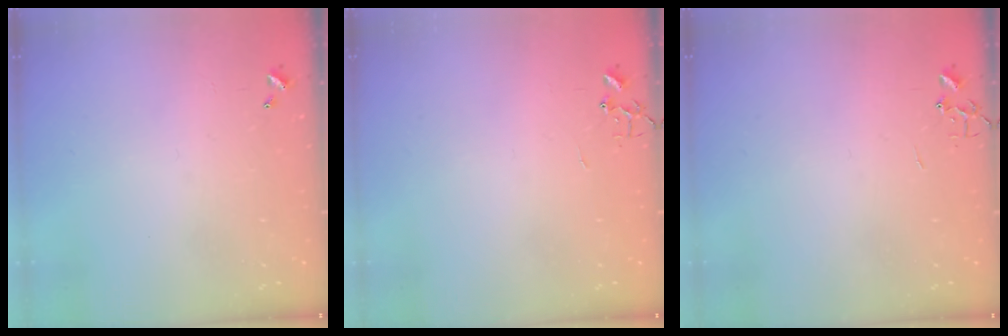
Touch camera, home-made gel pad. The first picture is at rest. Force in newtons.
{"total": 0.0}
{"total": 0.0}